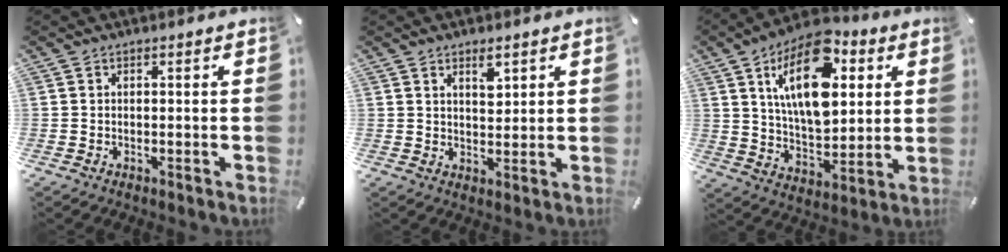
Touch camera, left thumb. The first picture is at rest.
{"total": 4.3, "force": [2.6, 2.1, 2.6], "torque": [-0.024, -0.014, 0.040]}
{"total": 19.9, "force": [8.1, 11.2, 14.4], "torque": [-0.243, -0.022, 0.132]}